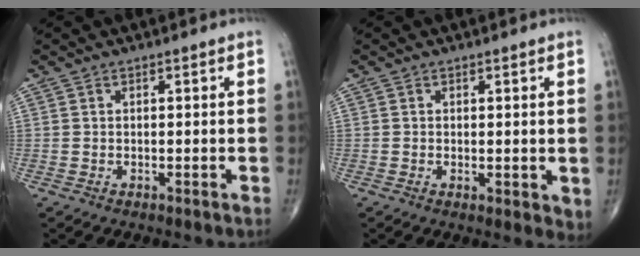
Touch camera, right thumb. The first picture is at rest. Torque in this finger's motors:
{"motor_torque": [-0.07, 0.02, -0.28, -0.09, -0.01]}